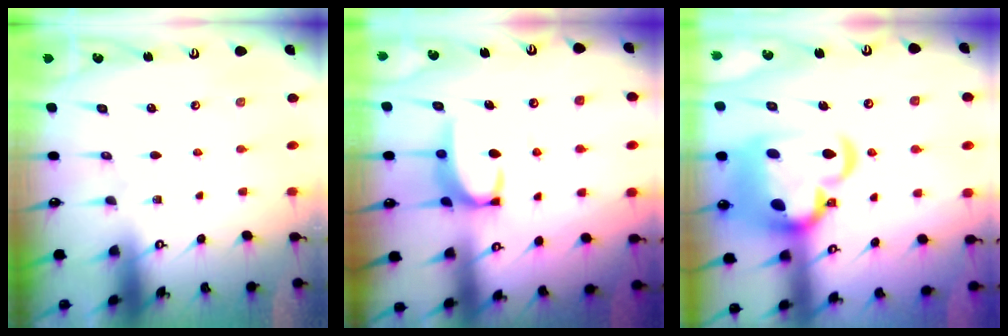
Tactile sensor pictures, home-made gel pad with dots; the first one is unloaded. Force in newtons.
{"total": 2.9, "press": 2.8, "slide": 0.5}
{"total": 14.1, "press": 13.9, "slide": 2.3}